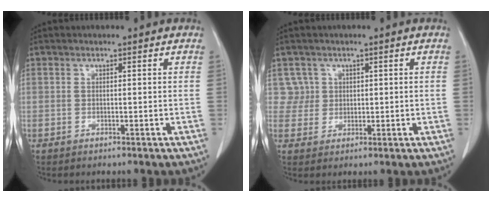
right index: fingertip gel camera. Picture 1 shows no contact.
{"total": 3.2, "force": [1.2, 3.0, -0.5], "torque": [0.029, 0.010, 0.018]}